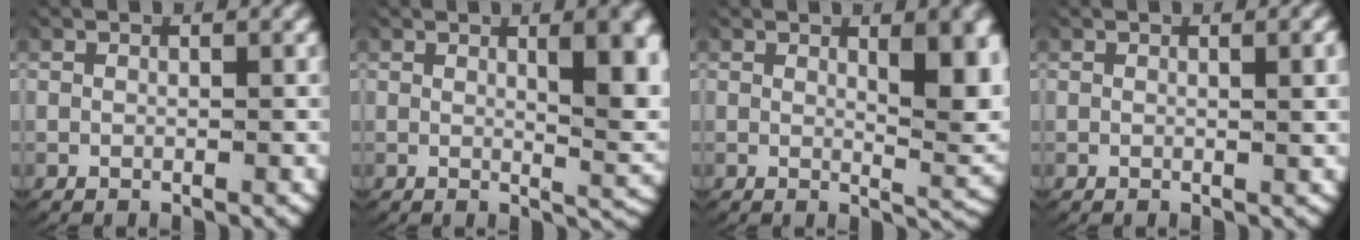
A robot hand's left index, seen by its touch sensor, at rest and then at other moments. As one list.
[{"total": 4.9, "force": [1.2, 1.3, 4.6], "torque": [-0.063, -0.015, 0.026]}, {"total": 4.6, "force": [1.2, 1.3, 4.2], "torque": [-0.056, -0.020, 0.025]}, {"total": 1.2, "force": [0.6, -0.1, 1.0], "torque": [-0.013, -0.001, 0.011]}]